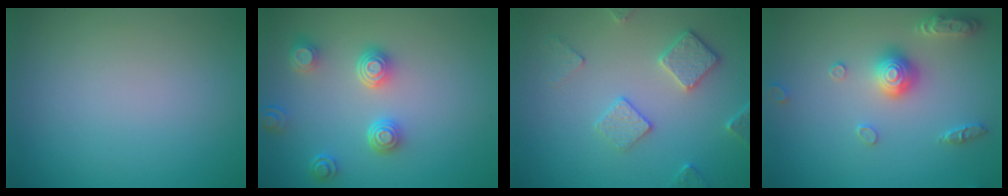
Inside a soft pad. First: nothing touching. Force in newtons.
{"total": 3.9, "press": 3.1, "slide": 2.3}
{"total": 3.7, "press": 3.2, "slide": 1.8}
{"total": 3.2, "press": 3.2, "slide": 0.4}